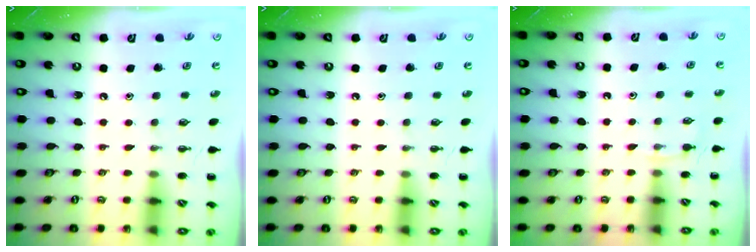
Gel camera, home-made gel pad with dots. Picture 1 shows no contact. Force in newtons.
{"total": 0.0}
{"total": 3.9, "press": 3.7, "slide": 1.2}